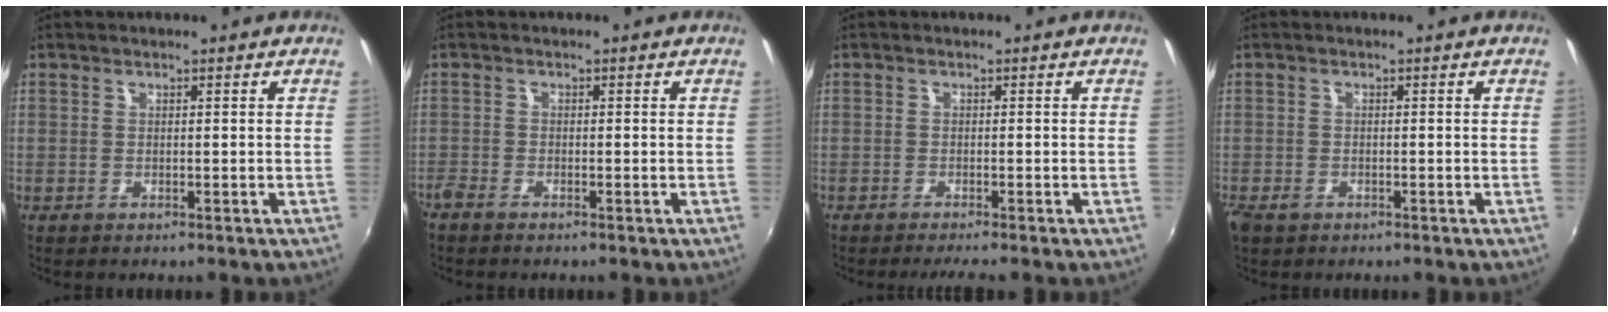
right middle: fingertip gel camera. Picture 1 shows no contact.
{"total": 1.7, "force": [-1.6, 0.3, 0.7], "torque": [-0.020, -0.007, -0.035]}
{"total": 2.3, "force": [-2.1, -0.5, 1.0], "torque": [-0.024, -0.012, -0.038]}
{"total": 2.7, "force": [-1.8, 1.6, 1.3], "torque": [-0.029, -0.008, -0.033]}